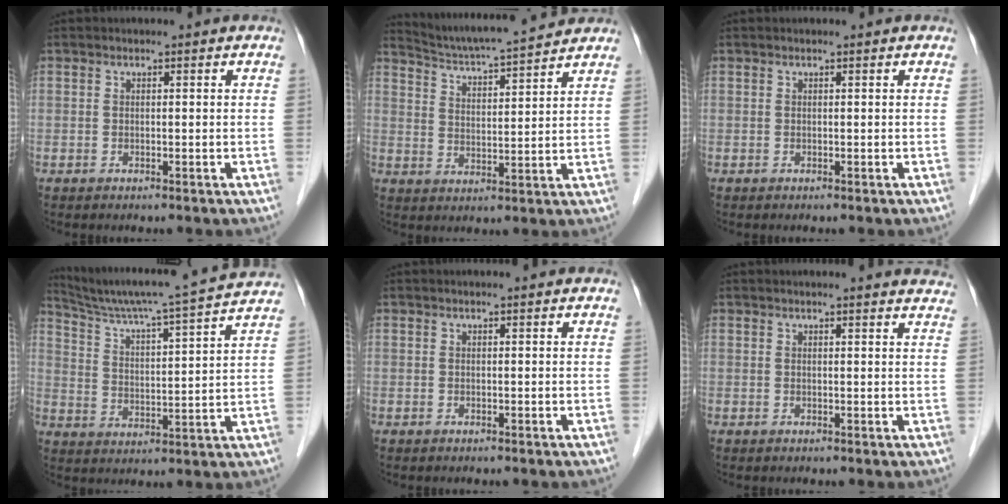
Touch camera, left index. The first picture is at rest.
{"total": 12.0, "force": [11.4, 0.1, 3.7], "torque": [-0.072, 0.016, 0.178]}
{"total": 0.0}
{"total": 17.4, "force": [16.0, -1.9, 6.6], "torque": [-0.123, -0.024, 0.230]}
{"total": 1.2, "force": [1.1, -0.1, 0.4], "torque": [-0.008, 0.009, 0.016]}
{"total": 10.5, "force": [10.2, 0.7, 2.5], "torque": [-0.013, -0.011, 0.092]}